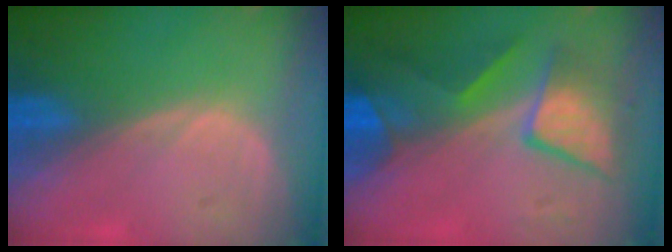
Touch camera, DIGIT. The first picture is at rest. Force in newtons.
{"total": 7.8, "press": 7.8, "slide": 0.4}